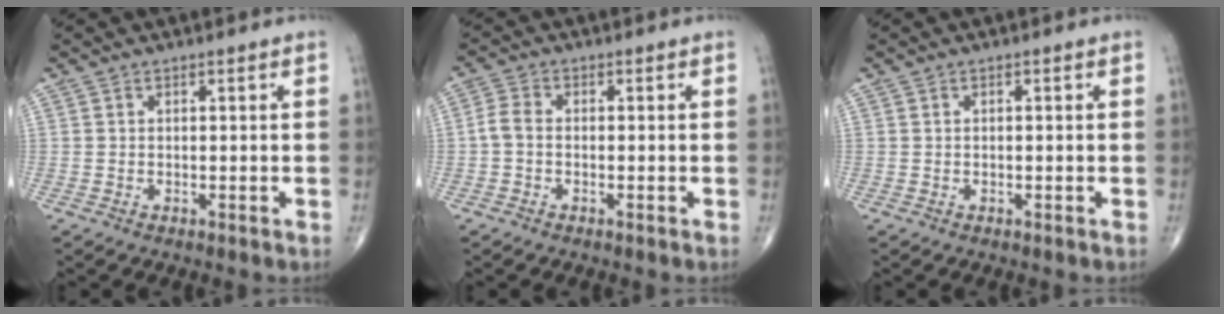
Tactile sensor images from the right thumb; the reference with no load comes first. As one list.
[{"total": 2.9, "force": [-0.6, 1.9, 2.0], "torque": [-0.042, 0.008, -0.021]}, {"total": 0.0}]